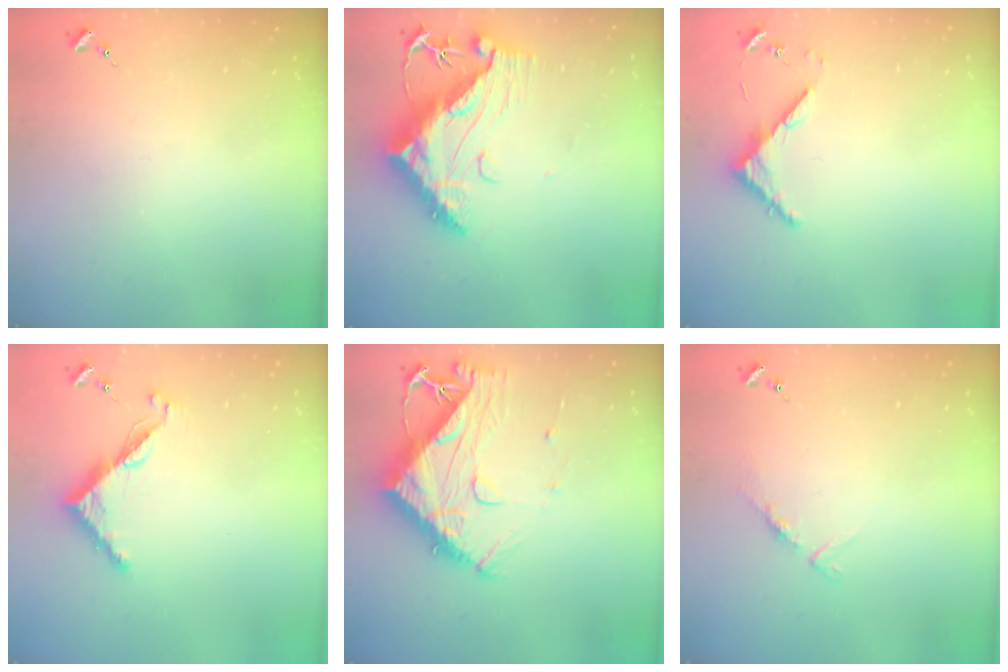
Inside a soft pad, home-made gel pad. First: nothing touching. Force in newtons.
{"total": 16.5, "press": 16.4, "slide": 1.3}
{"total": 4.6, "press": 4.6, "slide": 0.4}
{"total": 7.4, "press": 7.4, "slide": 0.7}
{"total": 14.2, "press": 14.1, "slide": 1.2}
{"total": 5.9, "press": 5.9, "slide": 0.5}